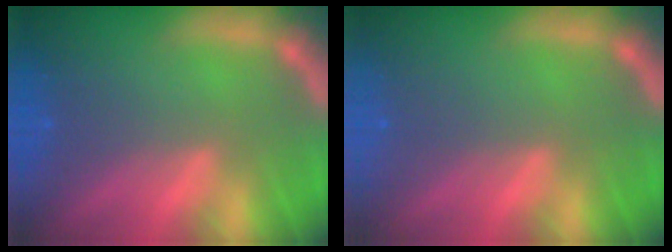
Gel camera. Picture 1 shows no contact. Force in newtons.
{"total": 0.0}